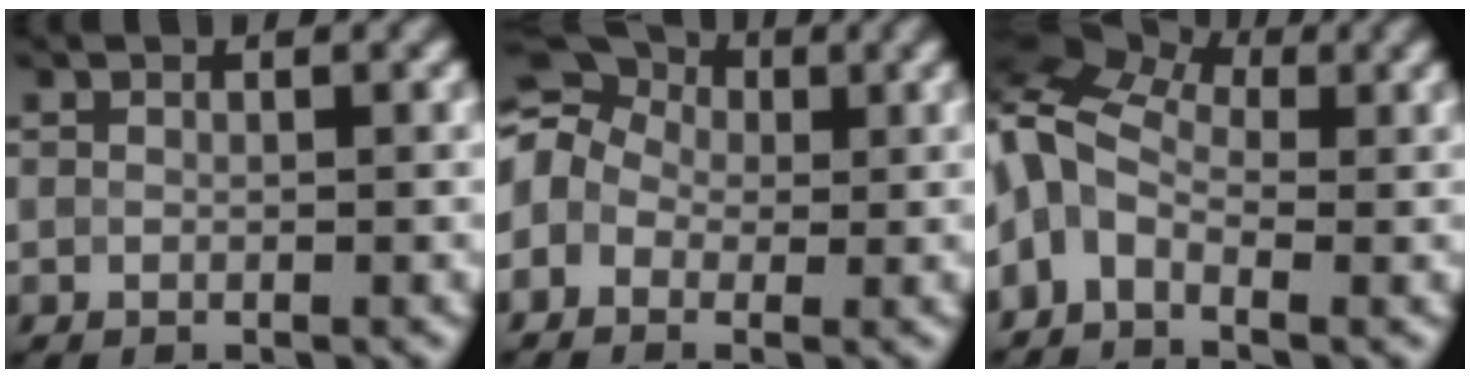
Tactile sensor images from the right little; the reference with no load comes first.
{"total": 8.3, "force": [0.4, 7.1, 4.4], "torque": [-0.096, 0.040, -0.043]}
{"total": 7.0, "force": [-0.2, 4.6, 5.3], "torque": [-0.119, 0.014, -0.024]}